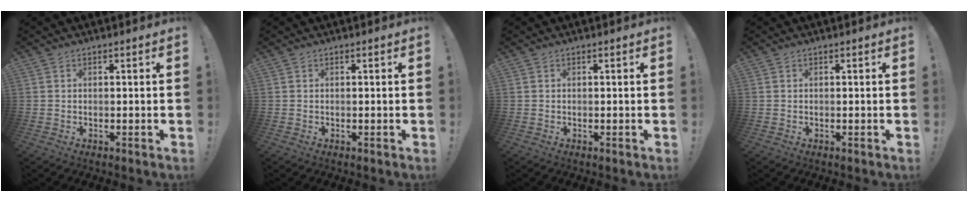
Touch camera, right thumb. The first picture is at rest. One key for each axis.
{"total": 0.0}
{"total": 0.0}
{"total": 0.0}